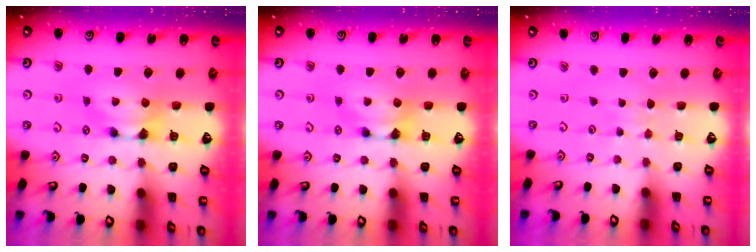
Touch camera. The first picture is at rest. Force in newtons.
{"total": 0.0}
{"total": 3.6, "press": 3.6, "slide": 0.3}